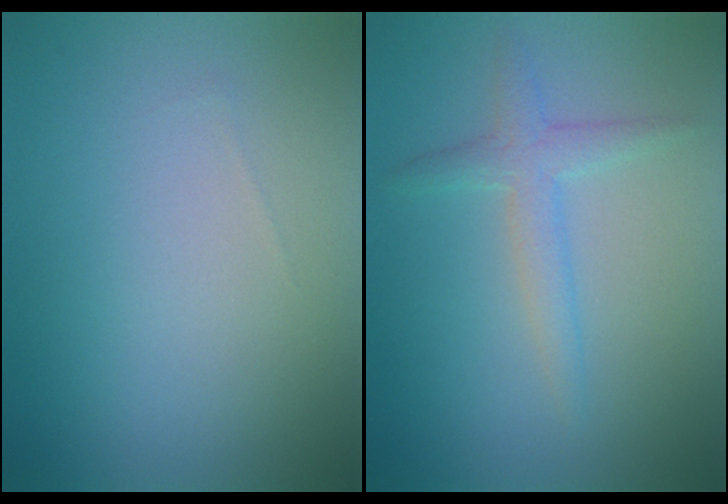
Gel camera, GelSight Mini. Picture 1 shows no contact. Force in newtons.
{"total": 2.3, "press": 2.3, "slide": 0.1}